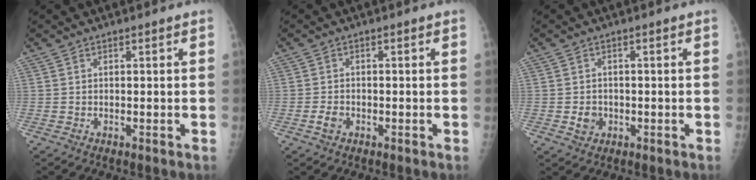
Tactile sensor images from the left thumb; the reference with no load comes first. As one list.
[{"total": 2.0, "force": [-0.9, 1.4, 1.1], "torque": [-0.020, 0.002, -0.018]}, {"total": 2.8, "force": [-0.7, 2.4, 1.2], "torque": [-0.011, 0.003, -0.007]}]